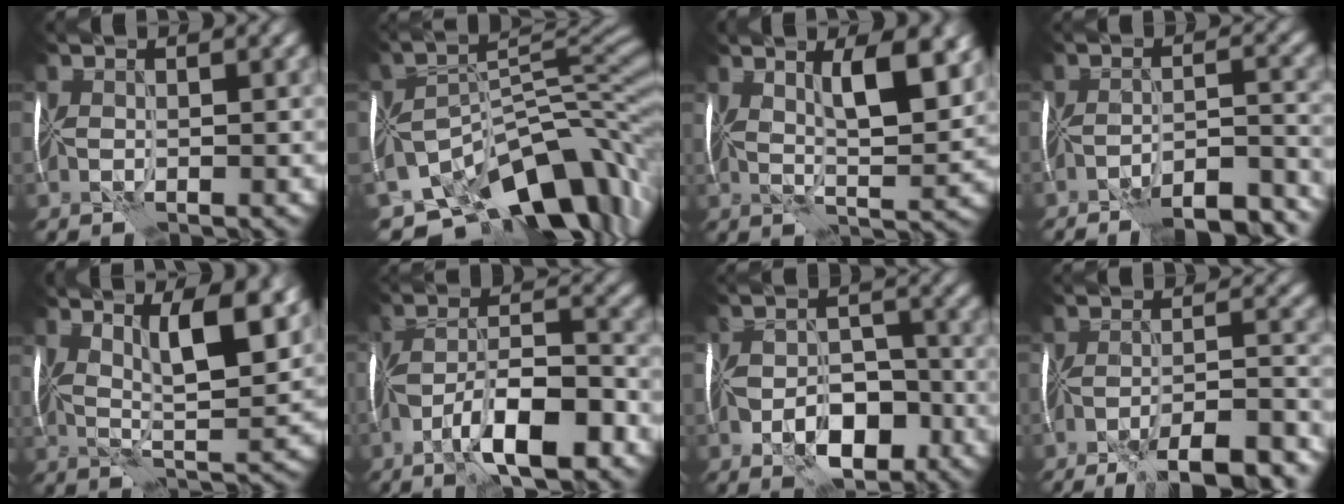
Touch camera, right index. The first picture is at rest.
{"total": 12.9, "force": [-9.0, 5.2, 7.5], "torque": [-0.124, 0.006, -0.150]}
{"total": 6.3, "force": [2.5, 1.5, 5.6], "torque": [-0.093, 0.002, 0.037]}
{"total": 11.0, "force": [-10.0, 2.2, 4.0], "torque": [-0.040, 0.005, -0.115]}
{"total": 7.7, "force": [3.2, 1.8, 6.8], "torque": [-0.115, 0.002, 0.048]}
{"total": 8.5, "force": [-4.8, 2.3, 6.6], "torque": [-0.104, 0.016, -0.092]}
{"total": 5.3, "force": [-2.8, 2.7, 3.6], "torque": [-0.049, 0.004, -0.055]}
{"total": 10.2, "force": [-7.9, 2.1, 6.1], "torque": [-0.087, -0.007, -0.107]}